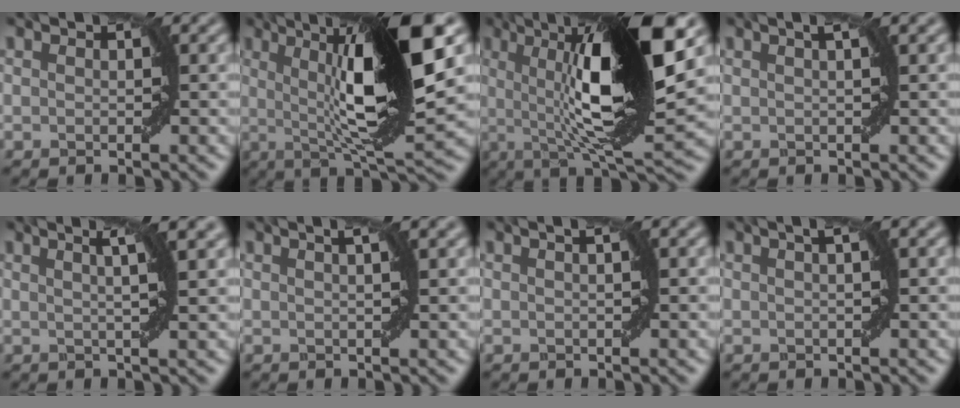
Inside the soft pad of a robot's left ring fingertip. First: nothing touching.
{"total": 13.7, "force": [2.6, 2.7, 13.2], "torque": [-0.197, 0.017, 0.040]}
{"total": 15.2, "force": [2.7, 3.4, 14.6], "torque": [-0.212, 0.009, 0.037]}
{"total": 2.9, "force": [1.4, 0.9, 2.4], "torque": [-0.017, 0.008, 0.002]}
{"total": 5.4, "force": [2.5, 1.5, 4.5], "torque": [-0.045, 0.026, 0.005]}
{"total": 3.4, "force": [1.7, 1.2, 2.7], "torque": [-0.015, 0.014, -0.004]}
{"total": 1.4, "force": [0.4, 0.3, 1.3], "torque": [-0.014, 0.003, 0.001]}
{"total": 2.1, "force": [0.7, 0.4, 1.9], "torque": [-0.025, 0.010, 0.006]}